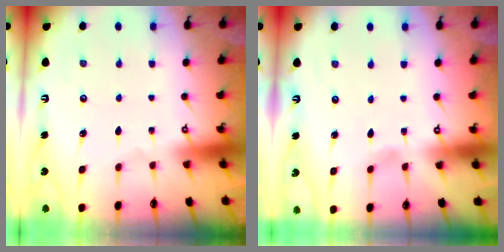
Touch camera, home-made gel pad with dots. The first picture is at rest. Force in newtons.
{"total": 1.8, "press": 1.7, "slide": 0.2}